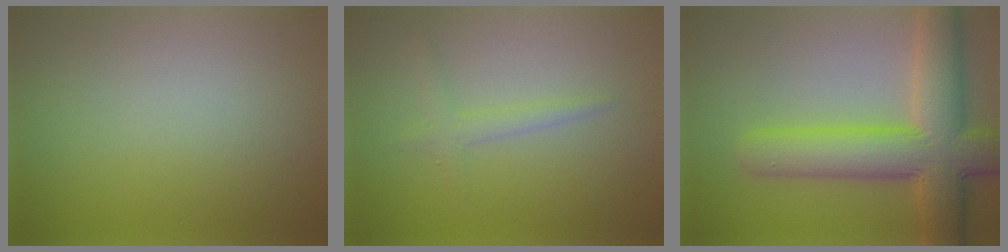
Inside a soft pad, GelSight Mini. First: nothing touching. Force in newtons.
{"total": 1.6, "press": 1.6, "slide": 0.1}
{"total": 9.8, "press": 9.8, "slide": 0.4}